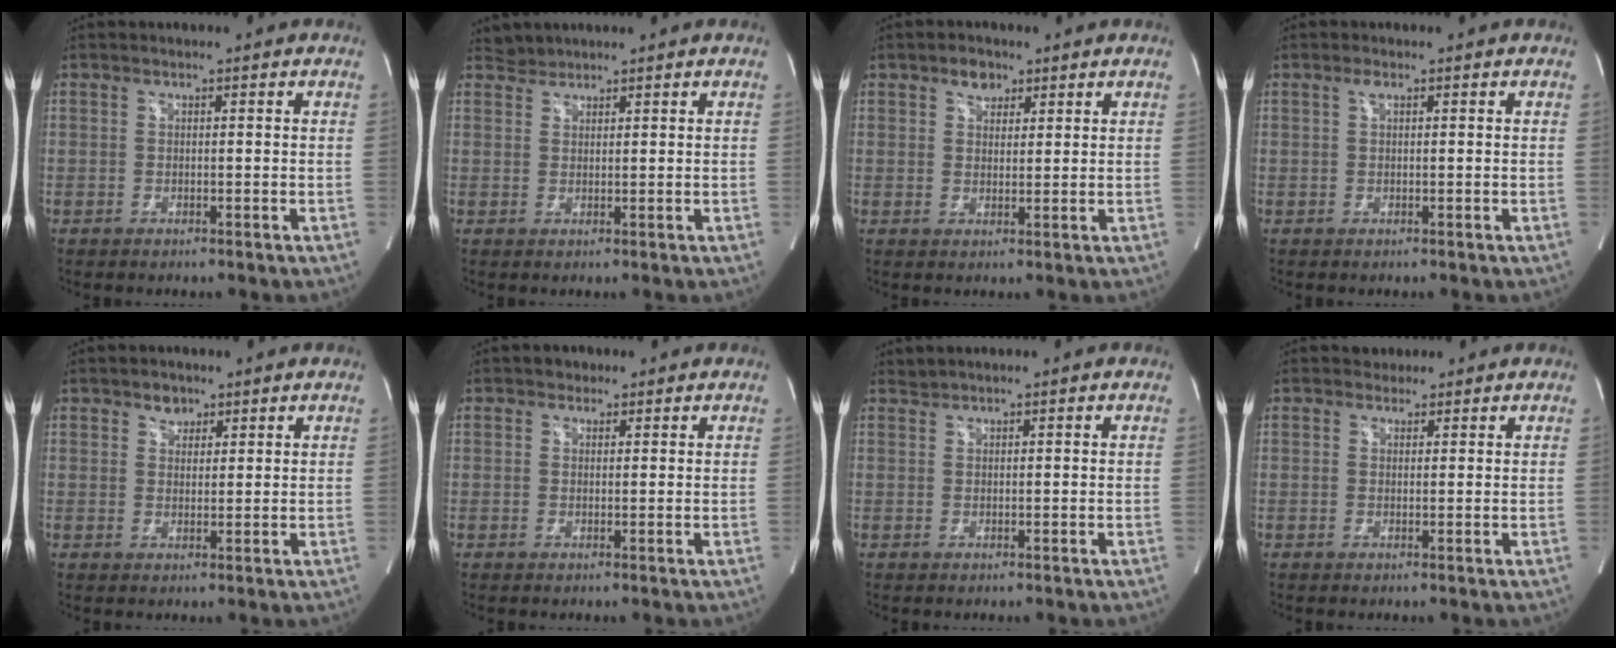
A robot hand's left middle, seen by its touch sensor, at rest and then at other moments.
{"total": 1.7, "force": [1.6, 0.3, -0.5], "torque": [0.005, 0.007, 0.030]}
{"total": 3.0, "force": [1.9, 2.0, 1.3], "torque": [-0.024, 0.008, 0.032]}
{"total": 0.9, "force": [0.5, 0.3, 0.7], "torque": [-0.018, 0.005, 0.008]}
{"total": 2.3, "force": [1.6, 1.6, 0.6], "torque": [-0.009, 0.002, 0.025]}
{"total": 1.5, "force": [0.9, 1.1, 0.2], "torque": [0.000, 0.004, 0.010]}
{"total": 0.8, "force": [0.7, -0.2, -0.3], "torque": [-0.002, 0.005, 0.018]}
{"total": 1.7, "force": [1.4, 1.0, -0.2], "torque": [0.004, 0.008, 0.017]}